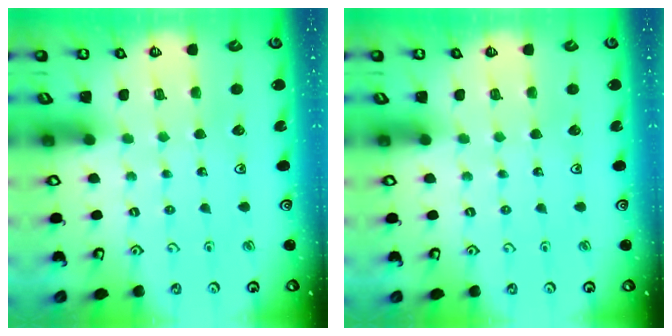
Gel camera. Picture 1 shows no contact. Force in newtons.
{"total": 0.0}